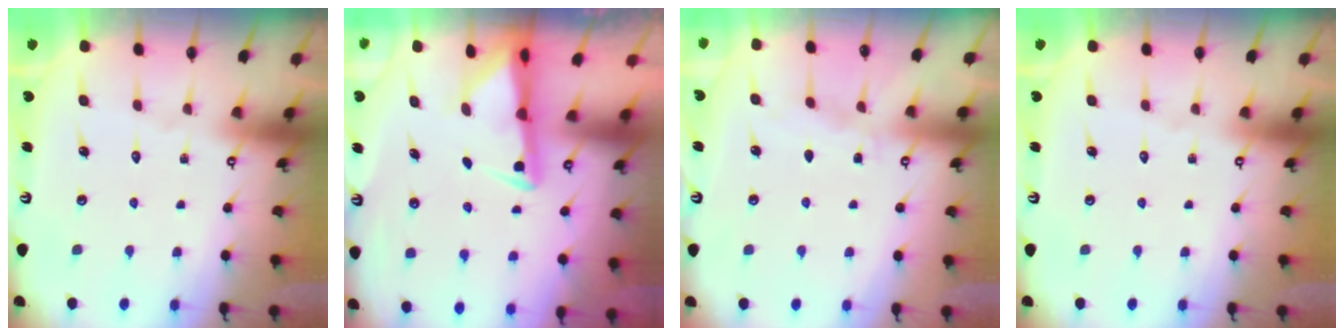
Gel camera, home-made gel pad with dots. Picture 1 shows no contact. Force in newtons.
{"total": 3.2, "press": 3.1, "slide": 0.6}
{"total": 4.5, "press": 4.5, "slide": 0.5}
{"total": 0.0}